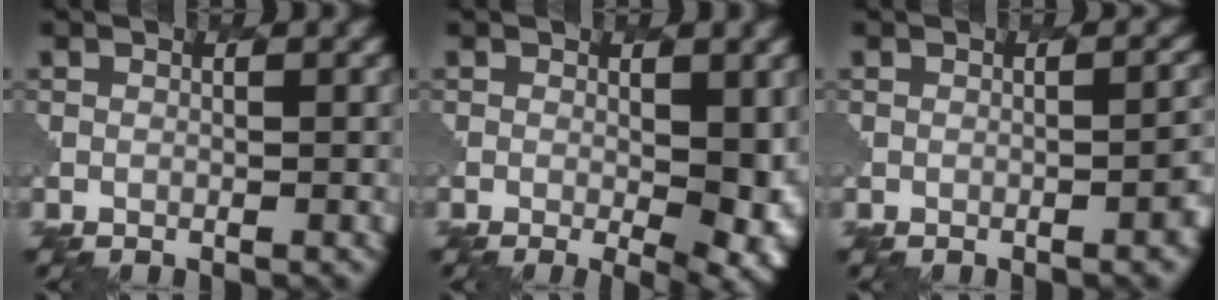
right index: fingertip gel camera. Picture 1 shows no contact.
{"total": 7.6, "force": [-0.6, 3.3, 6.8], "torque": [-0.072, -0.011, 0.006]}
{"total": 2.6, "force": [-1.0, 0.8, 2.3], "torque": [-0.021, 0.009, -0.015]}